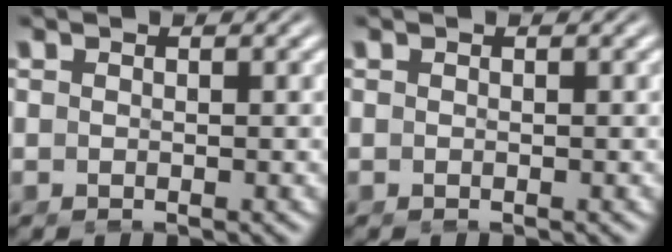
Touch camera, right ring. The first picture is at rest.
{"total": 0.0}